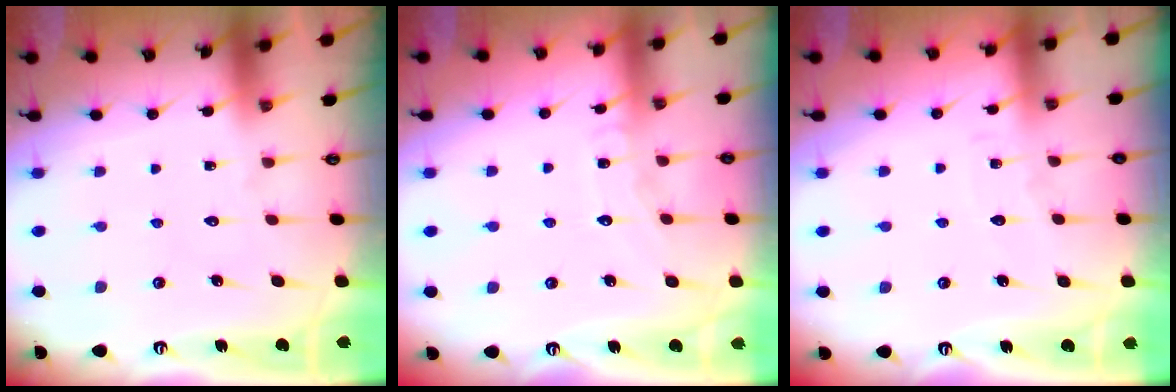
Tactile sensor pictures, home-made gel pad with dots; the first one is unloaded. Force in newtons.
{"total": 6.3, "press": 6.3, "slide": 0.6}
{"total": 3.3, "press": 3.3, "slide": 0.3}